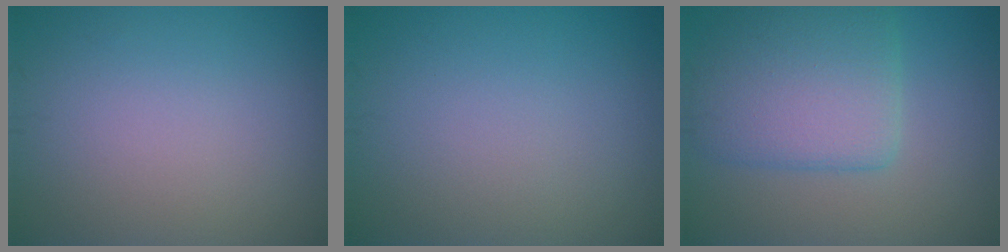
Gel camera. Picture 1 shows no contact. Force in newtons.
{"total": 0.0}
{"total": 5.8, "press": 5.8, "slide": 0.6}